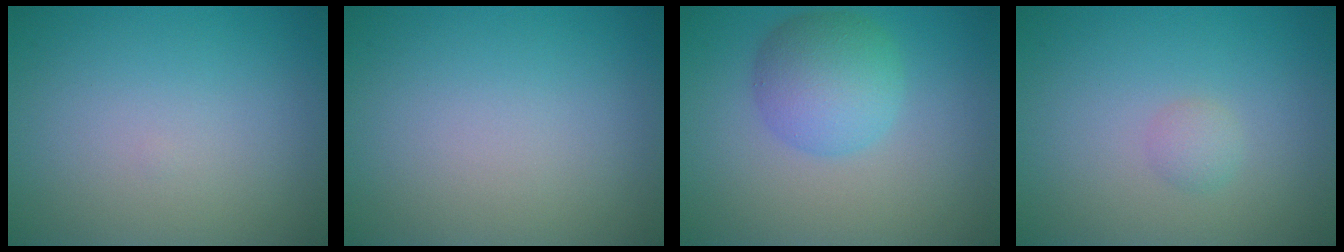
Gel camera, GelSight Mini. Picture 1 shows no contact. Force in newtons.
{"total": 0.0}
{"total": 4.8, "press": 4.8, "slide": 0.0}
{"total": 1.0, "press": 1.0, "slide": 0.0}